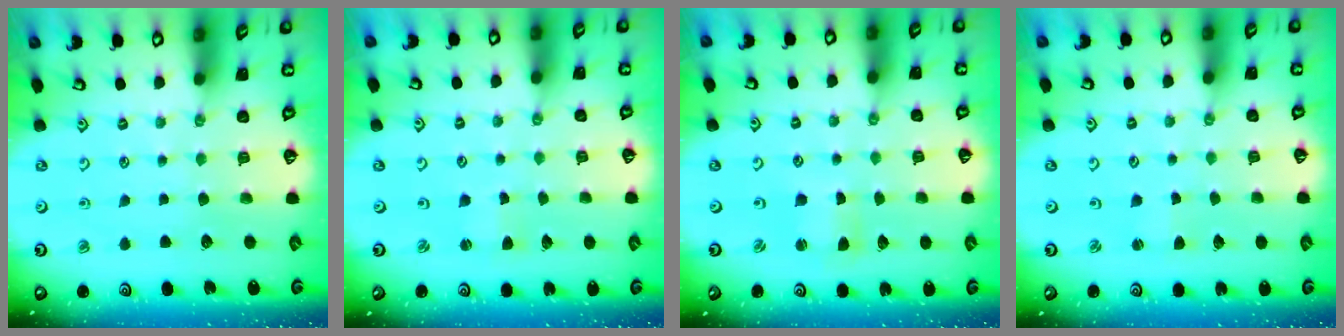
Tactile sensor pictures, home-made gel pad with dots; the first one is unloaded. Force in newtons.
{"total": 1.7, "press": 1.7, "slide": 0.4}
{"total": 2.2, "press": 2.2, "slide": 0.3}
{"total": 1.5, "press": 1.4, "slide": 0.2}